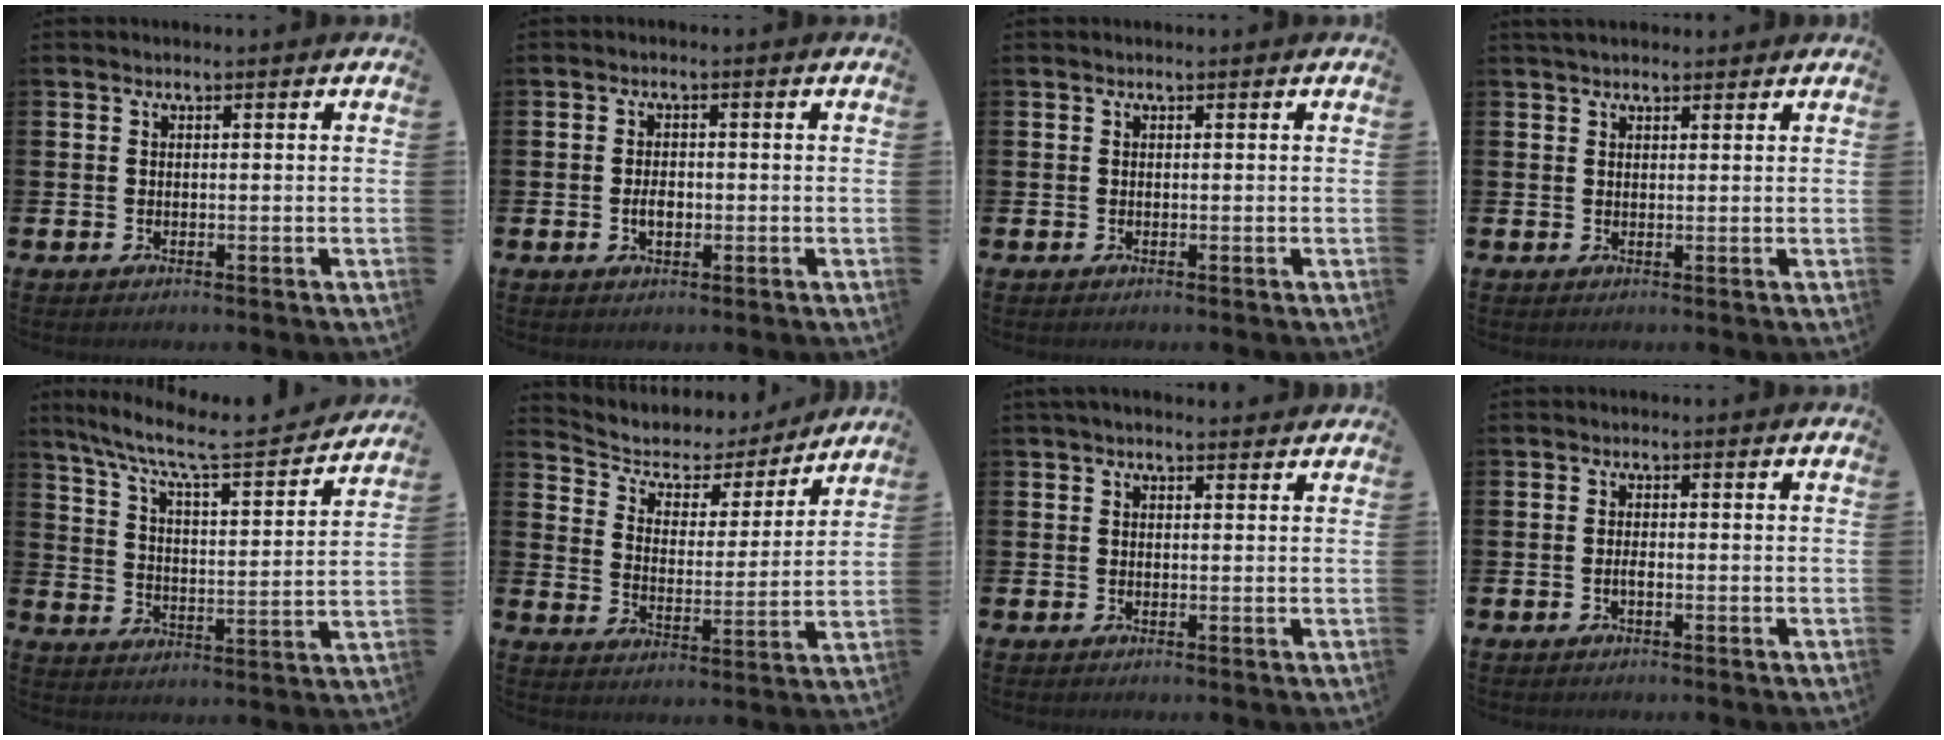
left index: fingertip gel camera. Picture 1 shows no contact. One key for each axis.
{"total": 2.2, "fx": -0.4, "fy": 1.4, "fz": 1.7, "tx": -0.013, "ty": -0.005, "tz": -0.011}
{"total": 0.0}
{"total": 2.0, "fx": 1.8, "fy": 0.7, "fz": 0.5, "tx": 0.000, "ty": -0.001, "tz": 0.030}
{"total": 8.6, "fx": 7.5, "fy": 1.3, "fz": 4.0, "tx": -0.105, "ty": -0.051, "tz": 0.120}
{"total": 5.1, "fx": 4.2, "fy": 2.7, "fz": 0.9, "tx": -0.041, "ty": -0.035, "tz": 0.064}
{"total": 1.4, "fx": 1.2, "fy": 0.4, "fz": 0.5, "tx": 0.000, "ty": -0.002, "tz": 0.019}
{"total": 0.9, "fx": -0.4, "fy": 0.3, "fz": 0.8, "tx": -0.019, "ty": 0.000, "tz": -0.006}